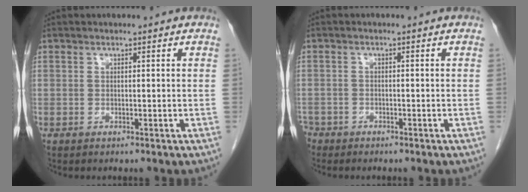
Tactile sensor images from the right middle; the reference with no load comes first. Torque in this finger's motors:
{"motor_torque": [1.10, -1.04, 0.26, -0.08]}